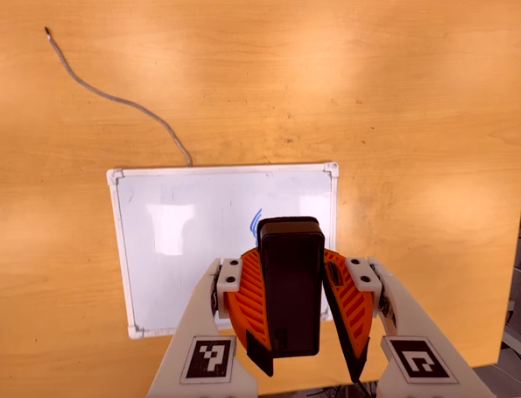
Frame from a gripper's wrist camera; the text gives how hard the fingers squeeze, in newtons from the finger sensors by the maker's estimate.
{"total": 7.4, "left": 8.0, "right": 6.7}